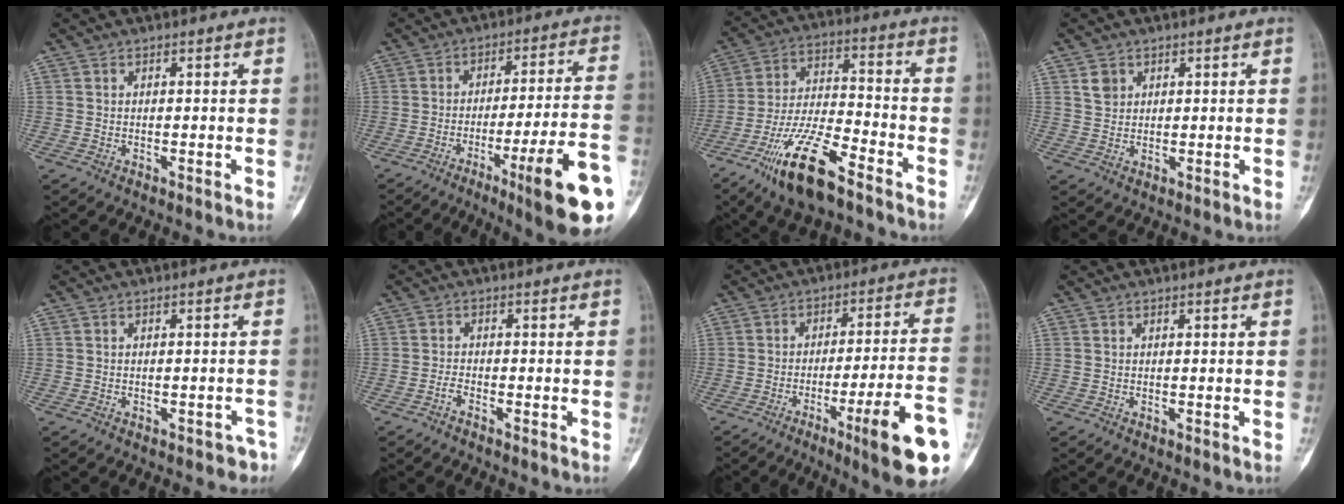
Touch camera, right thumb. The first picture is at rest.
{"total": 18.3, "force": [-7.9, 1.6, 16.5], "torque": [-0.204, 0.021, -0.111]}
{"total": 15.5, "force": [-10.0, 4.4, 11.1], "torque": [-0.211, 0.055, -0.186]}
{"total": 2.8, "force": [1.4, 2.2, 1.0], "torque": [-0.008, -0.005, 0.029]}
{"total": 3.6, "force": [-2.8, 1.9, 1.2], "torque": [-0.005, 0.023, -0.026]}
{"total": 1.5, "force": [-1.2, 0.3, 0.8], "torque": [-0.017, 0.007, -0.028]}
{"total": 16.7, "force": [-7.4, 1.5, 14.9], "torque": [-0.187, 0.022, -0.103]}
{"total": 0.0}